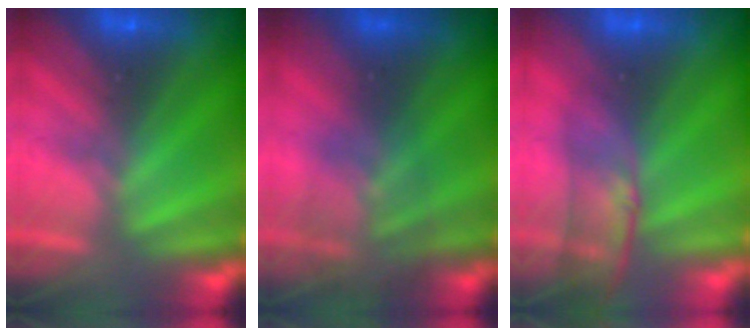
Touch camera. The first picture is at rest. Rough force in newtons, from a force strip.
{"total": 1.5}
{"total": 3.0}